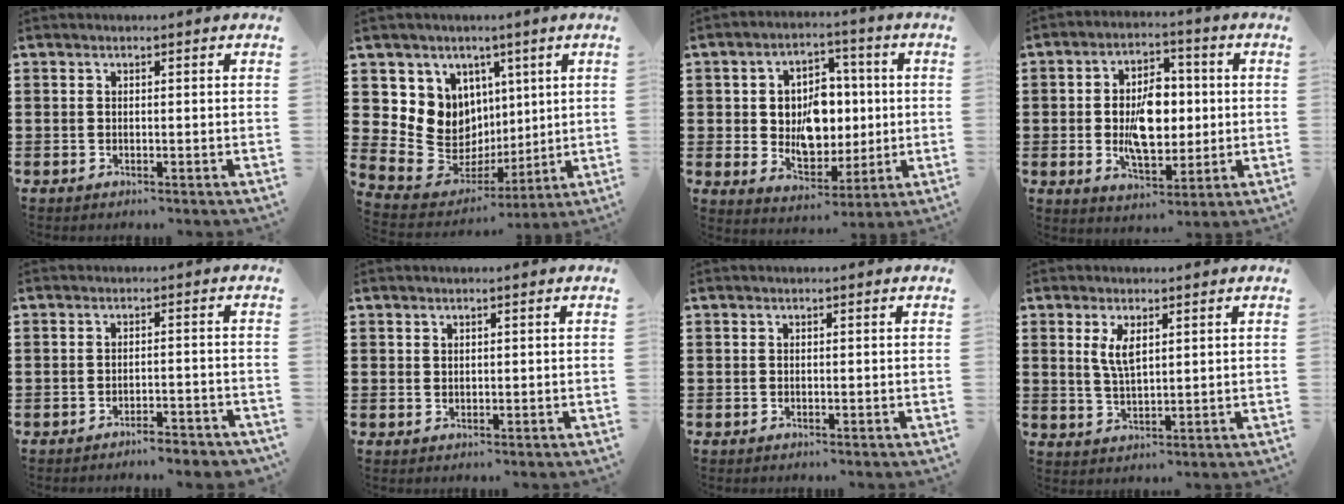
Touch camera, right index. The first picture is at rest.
{"total": 10.2, "force": [1.7, 9.8, 2.6], "torque": [-0.075, -0.026, 0.040]}
{"total": 9.2, "force": [0.3, 7.0, 6.0], "torque": [-0.105, 0.016, 0.008]}
{"total": 9.6, "force": [-0.3, 5.5, 7.8], "torque": [-0.142, 0.007, -0.009]}
{"total": 2.6, "force": [-2.6, 0.1, 0.5], "torque": [-0.012, 0.000, -0.053]}
{"total": 1.0, "force": [0.8, 0.6, 0.2], "torque": [-0.004, 0.002, 0.015]}
{"total": 0.0}
{"total": 3.8, "force": [1.5, 1.5, 3.2], "torque": [-0.068, 0.005, 0.025]}